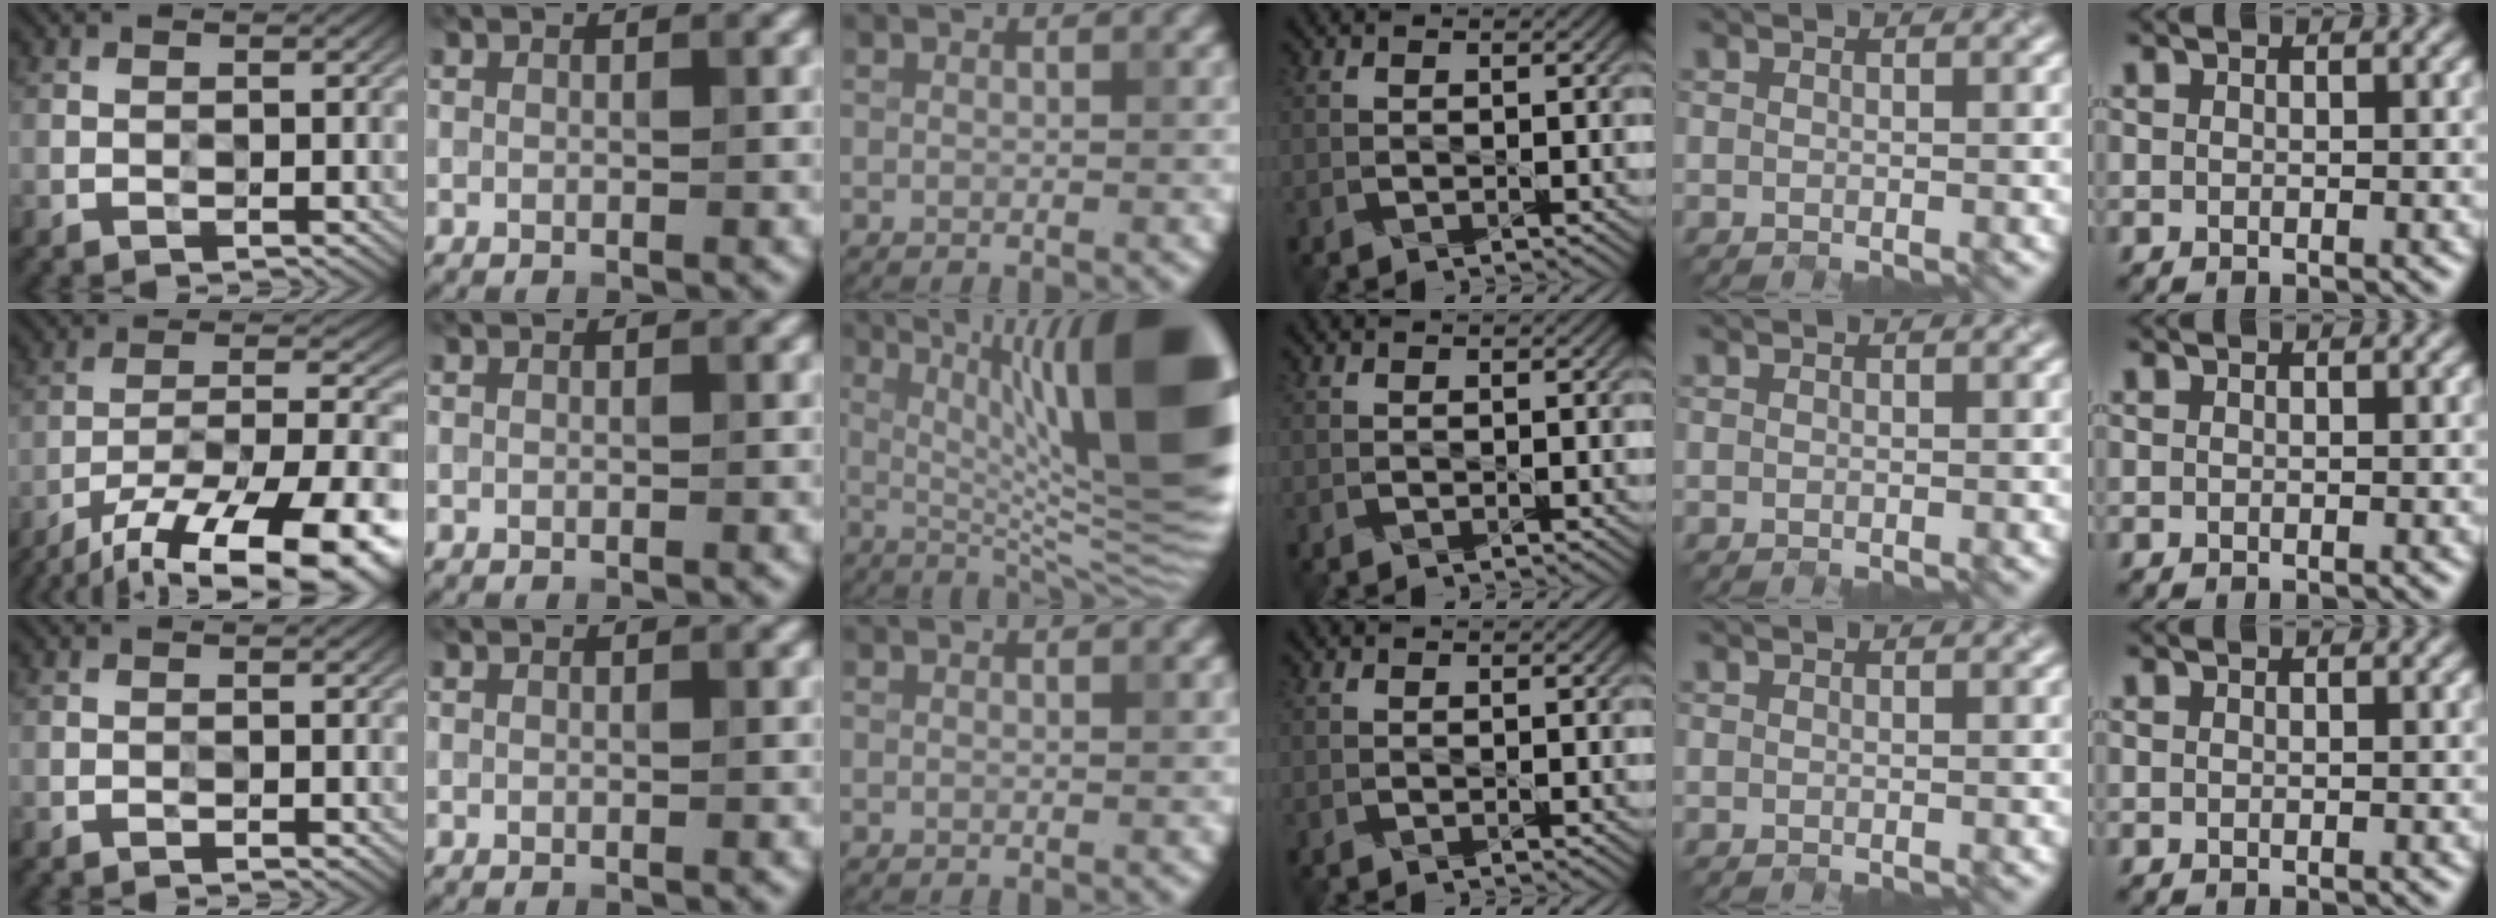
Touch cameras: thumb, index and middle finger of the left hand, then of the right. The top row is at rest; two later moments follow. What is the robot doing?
{"motion": "close", "object": "hinged tin"}